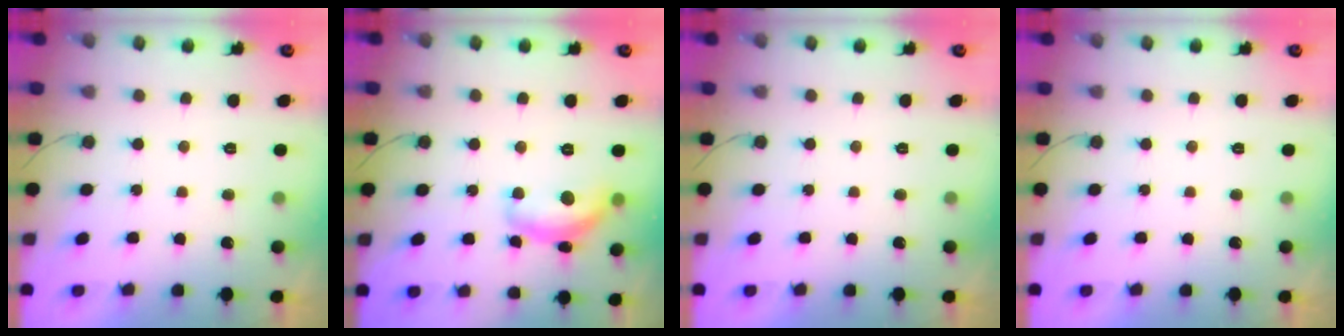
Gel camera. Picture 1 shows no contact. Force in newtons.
{"total": 12.3, "press": 12.3, "slide": 0.9}
{"total": 0.0}
{"total": 0.0}